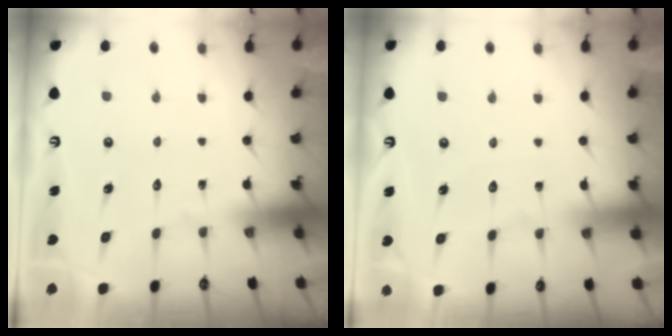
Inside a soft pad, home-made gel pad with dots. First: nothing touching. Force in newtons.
{"total": 2.0, "press": 2.0, "slide": 0.3}